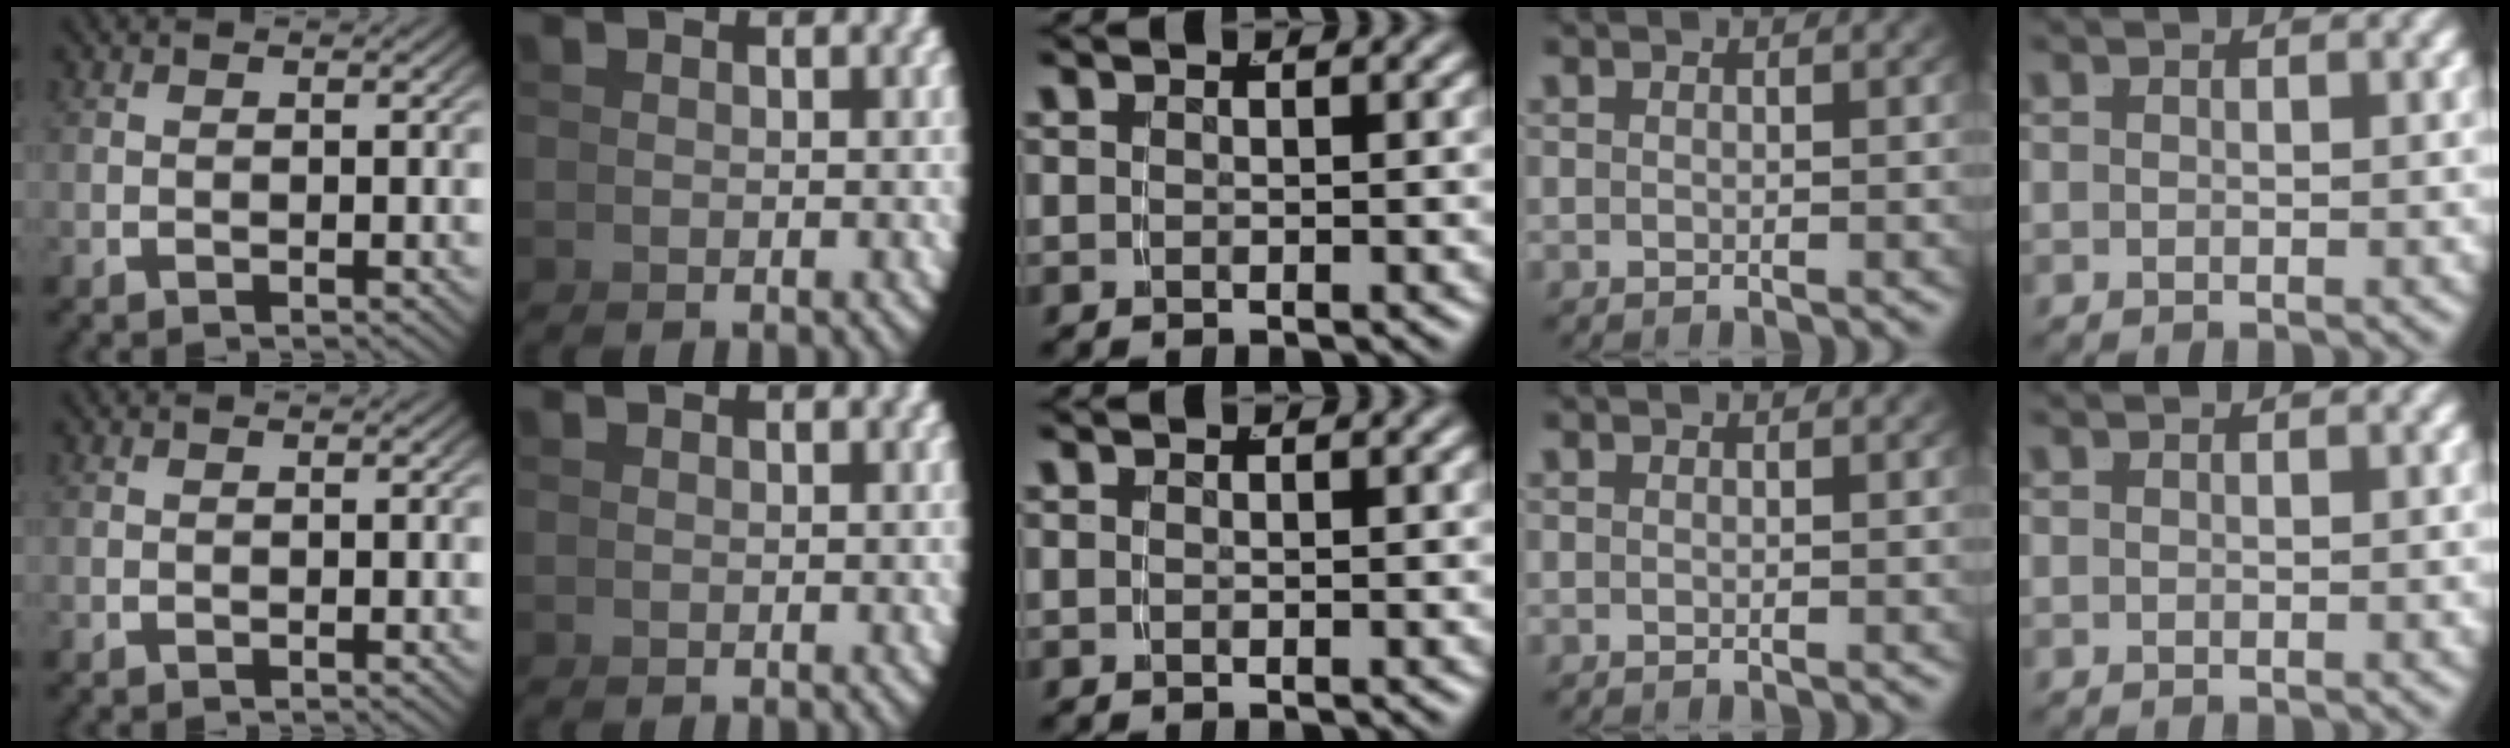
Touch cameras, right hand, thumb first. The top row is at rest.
{}